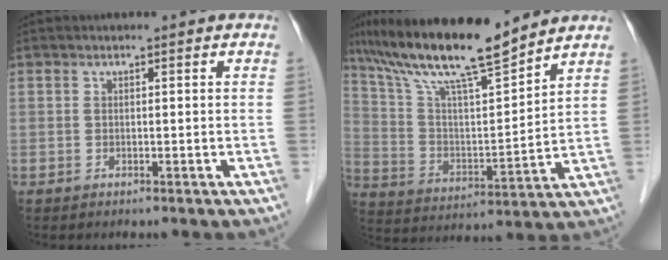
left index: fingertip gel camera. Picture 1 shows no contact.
{"total": 15.7, "force": [13.3, 0.6, 8.3], "torque": [-0.156, 0.006, 0.242]}